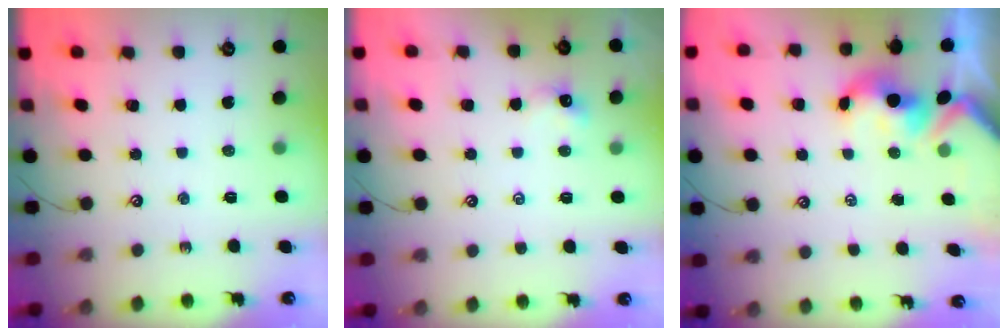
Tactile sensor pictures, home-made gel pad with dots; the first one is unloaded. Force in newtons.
{"total": 0.0}
{"total": 2.2, "press": 2.1, "slide": 0.7}